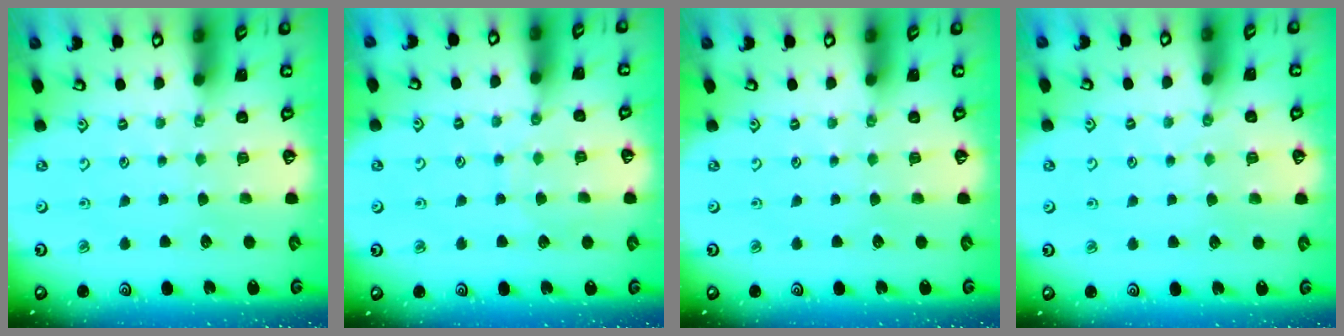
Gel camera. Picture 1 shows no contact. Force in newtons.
{"total": 6.3, "press": 6.2, "slide": 0.6}
{"total": 0.0}
{"total": 2.5, "press": 2.4, "slide": 0.4}